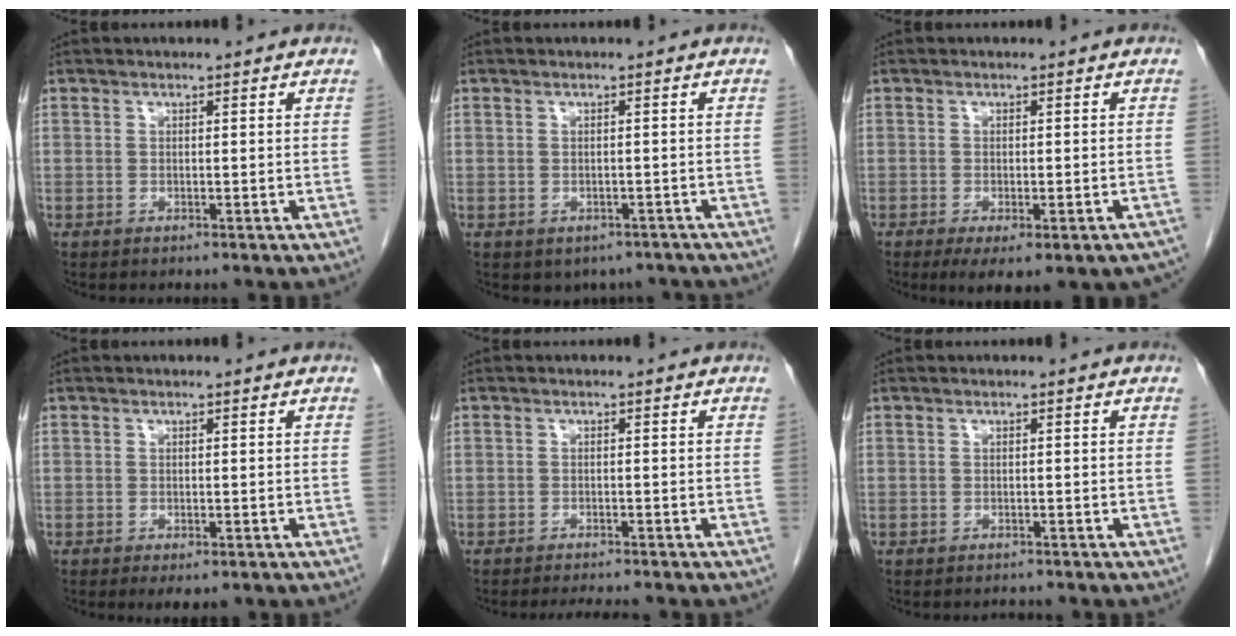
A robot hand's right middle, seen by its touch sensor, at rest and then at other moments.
{"total": 3.8, "force": [-2.9, 2.3, 0.7], "torque": [0.000, 0.007, -0.034]}
{"total": 9.8, "force": [-7.2, 3.2, 5.8], "torque": [-0.065, -0.006, -0.088]}
{"total": 2.1, "force": [-1.3, 0.8, 1.4], "torque": [-0.019, -0.005, -0.011]}
{"total": 3.8, "force": [-3.5, 0.2, 1.5], "torque": [-0.021, -0.010, -0.048]}
{"total": 0.7, "force": [-0.7, 0.1, -0.1], "torque": [-0.006, -0.005, -0.009]}